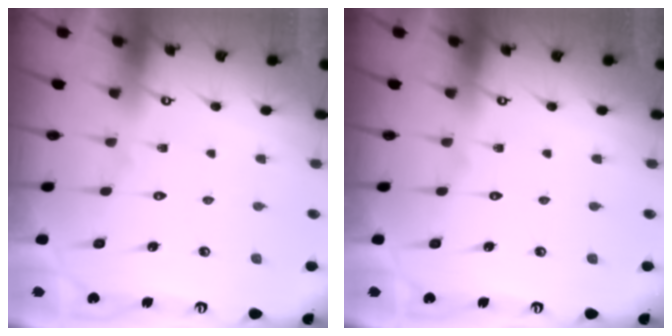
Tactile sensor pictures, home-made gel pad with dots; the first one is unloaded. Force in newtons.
{"total": 0.0}